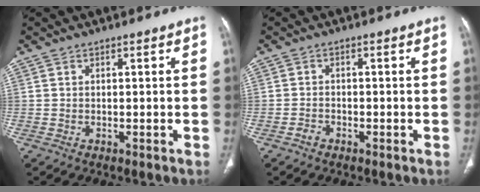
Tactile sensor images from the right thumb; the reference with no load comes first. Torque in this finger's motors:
{"motor_torque": [0.21, 0.02, -0.26, -0.12, -0.02]}